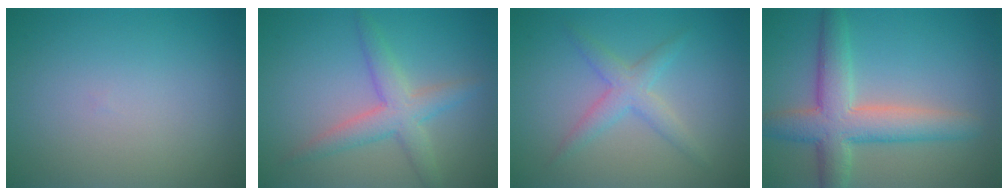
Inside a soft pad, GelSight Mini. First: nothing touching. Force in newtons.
{"total": 3.6, "press": 3.6, "slide": 0.1}
{"total": 2.6, "press": 2.6, "slide": 0.1}
{"total": 6.1, "press": 6.1, "slide": 0.4}